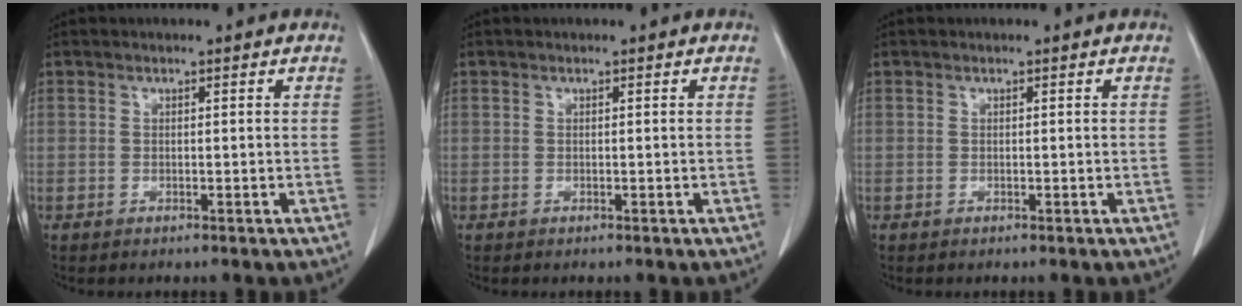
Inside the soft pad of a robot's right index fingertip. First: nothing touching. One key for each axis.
{"total": 0.0}
{"total": 0.0}